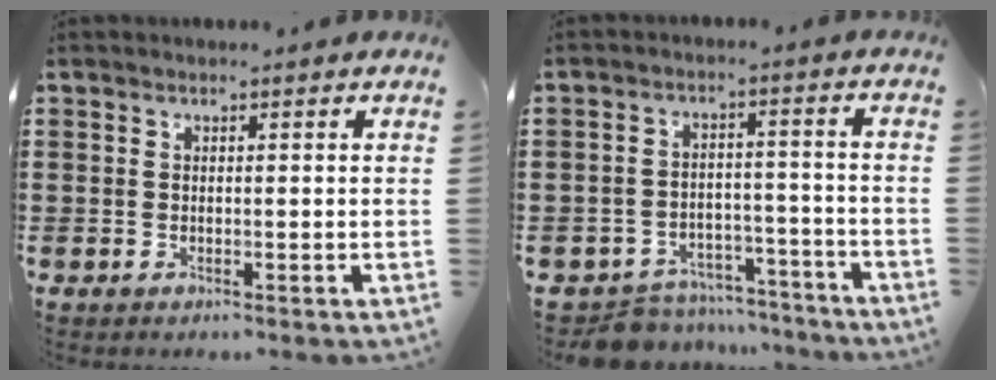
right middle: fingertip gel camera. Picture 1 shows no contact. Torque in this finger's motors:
{"motor_torque": [0.34, -0.32, 0.07, 0.00]}